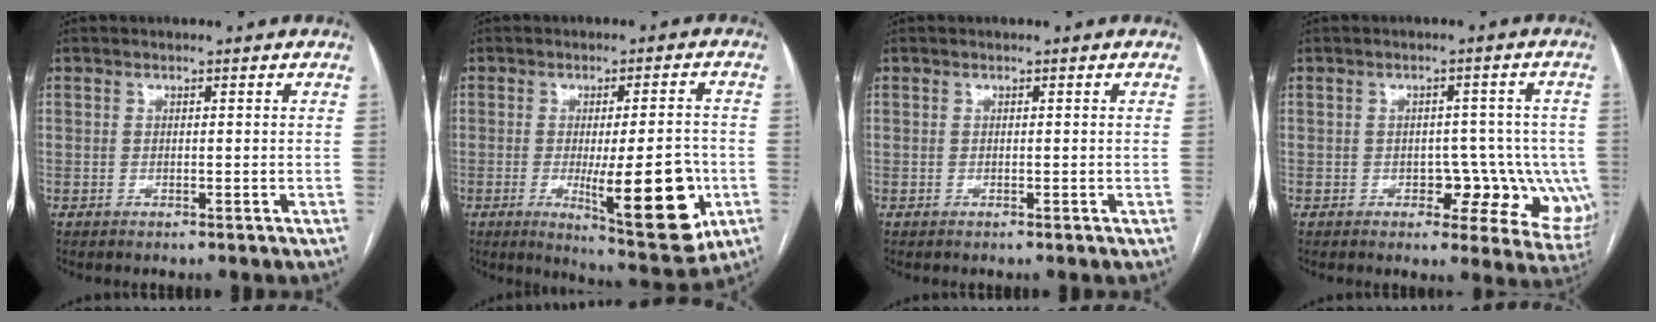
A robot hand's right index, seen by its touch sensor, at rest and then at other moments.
{"total": 14.0, "force": [-3.6, 2.7, 13.3], "torque": [-0.174, -0.017, -0.041]}
{"total": 0.0}
{"total": 10.0, "force": [-2.5, 6.2, 7.4], "torque": [-0.061, 0.016, -0.026]}